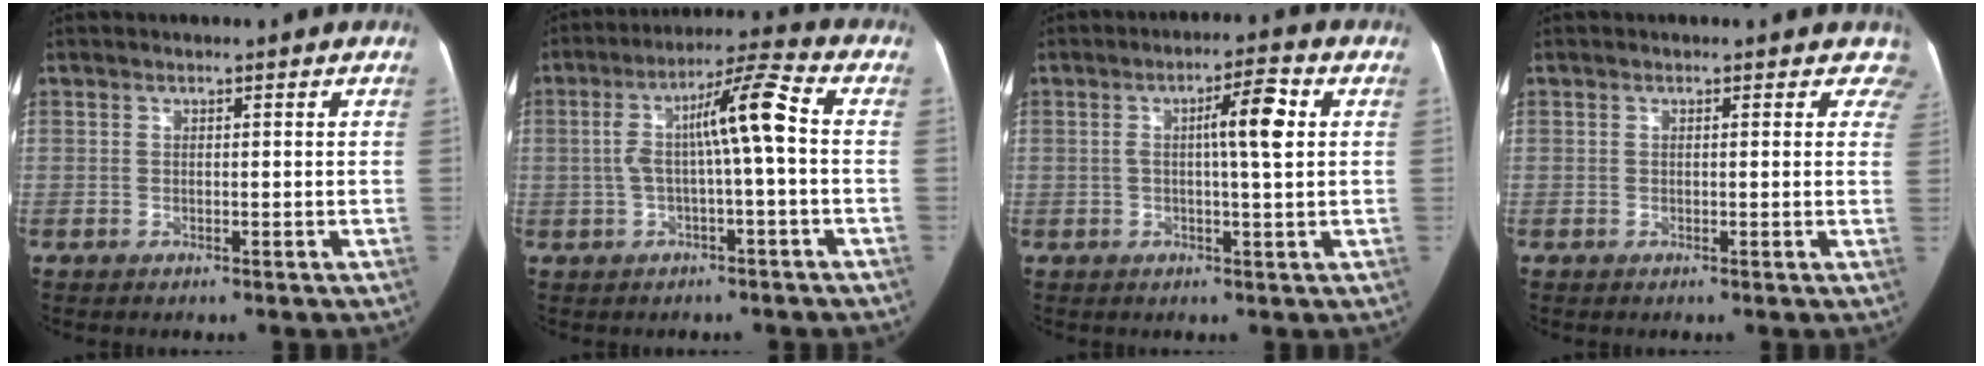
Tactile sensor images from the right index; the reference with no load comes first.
{"total": 9.2, "force": [0.1, 0.5, 9.2], "torque": [-0.161, 0.038, 0.001]}
{"total": 6.2, "force": [1.1, 0.2, 6.1], "torque": [-0.095, 0.013, 0.014]}
{"total": 2.5, "force": [1.9, 1.6, 0.3], "torque": [0.027, -0.002, -0.003]}